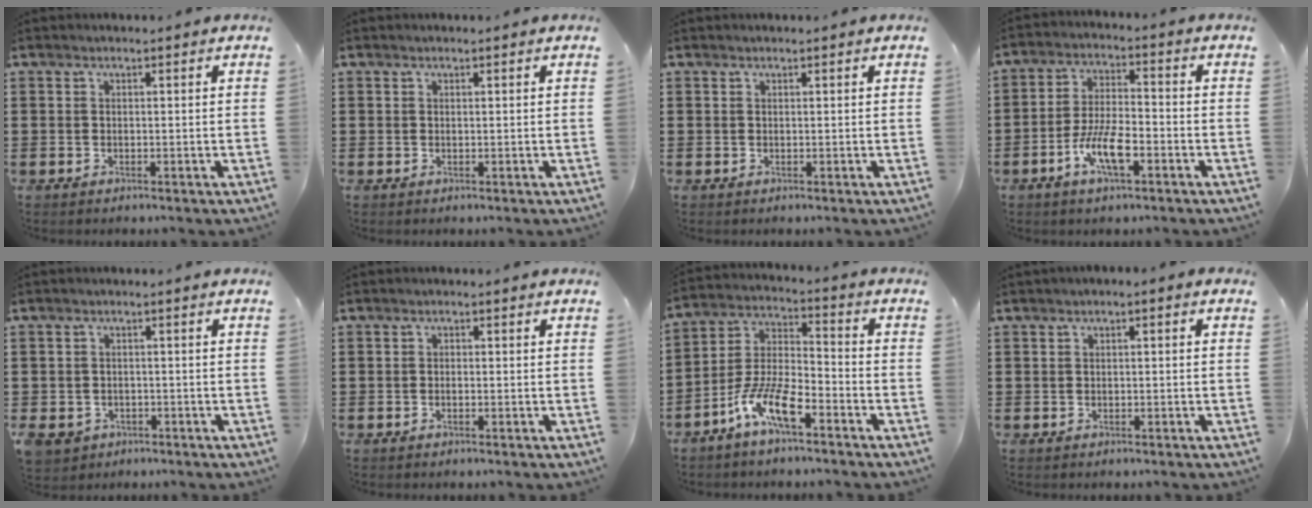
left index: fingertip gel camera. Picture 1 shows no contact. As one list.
[{"total": 0.0}, {"total": 0.0}, {"total": 7.7, "force": [-3.5, 2.6, 6.3], "torque": [-0.135, -0.005, -0.068]}, {"total": 2.0, "force": [-1.2, 1.5, 0.3], "torque": [-0.029, -0.003, -0.033]}, {"total": 0.6, "force": [-0.5, 0.2, 0.4], "torque": [-0.009, -0.003, -0.009]}, {"total": 9.9, "force": [-7.0, 2.4, 6.5], "torque": [-0.149, 0.001, -0.139]}, {"total": 0.8, "force": [-0.7, 0.4, 0.3], "torque": [-0.007, -0.001, -0.014]}]